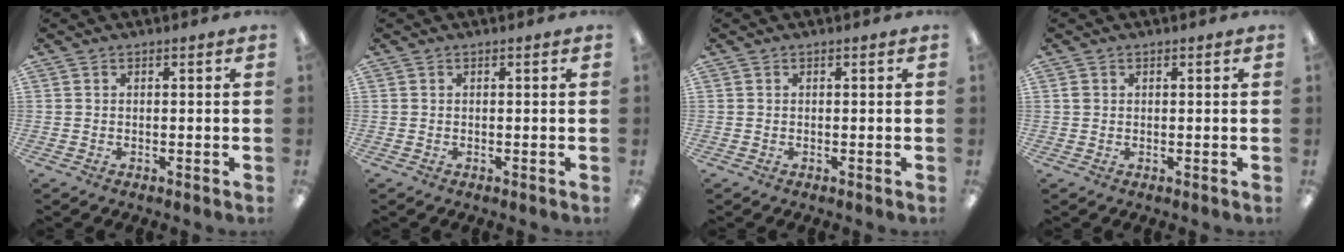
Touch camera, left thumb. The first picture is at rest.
{"total": 0.0}
{"total": 0.0}
{"total": 0.9, "force": [0.0, 0.9, 0.4], "torque": [-0.008, 0.004, 0.000]}